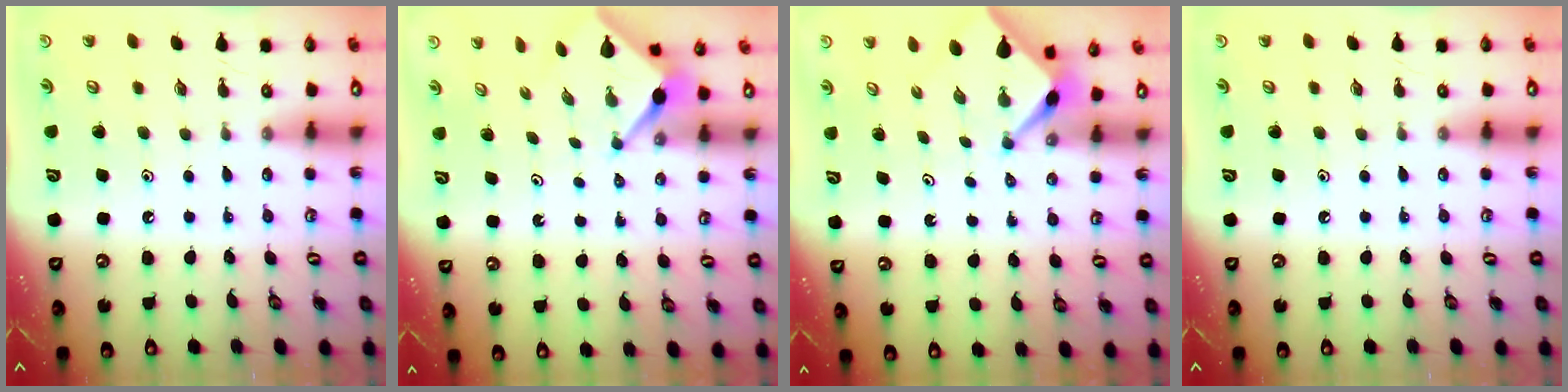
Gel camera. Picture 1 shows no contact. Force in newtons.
{"total": 2.9, "press": 2.9, "slide": 0.1}
{"total": 2.5, "press": 2.5, "slide": 0.3}
{"total": 0.0}